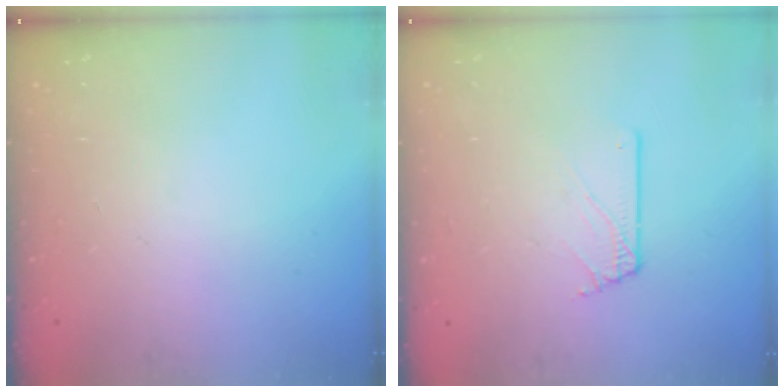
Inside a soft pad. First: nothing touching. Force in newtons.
{"total": 1.6, "press": 1.6, "slide": 0.2}